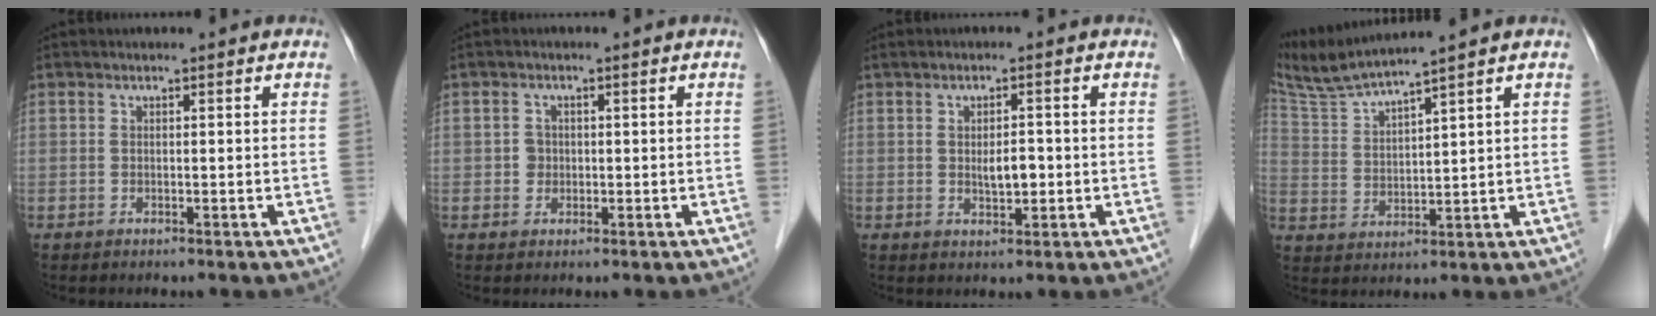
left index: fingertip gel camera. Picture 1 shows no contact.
{"total": 1.8, "force": [-0.1, 1.7, 0.5], "torque": [-0.009, 0.004, -0.001]}
{"total": 3.2, "force": [-0.2, 1.1, 2.9], "torque": [-0.052, -0.001, 0.000]}
{"total": 8.3, "force": [7.2, -1.4, 3.8], "torque": [-0.086, 0.005, 0.146]}